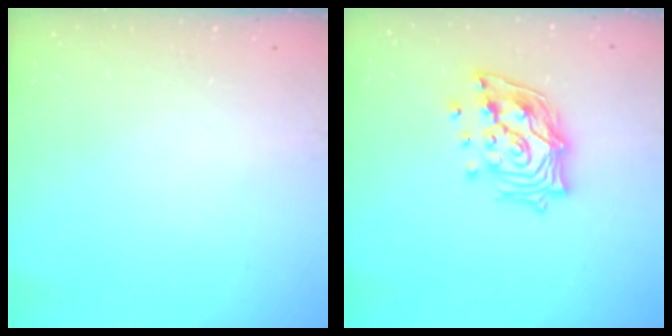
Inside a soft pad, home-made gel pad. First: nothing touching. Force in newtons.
{"total": 15.4, "press": 15.3, "slide": 1.3}